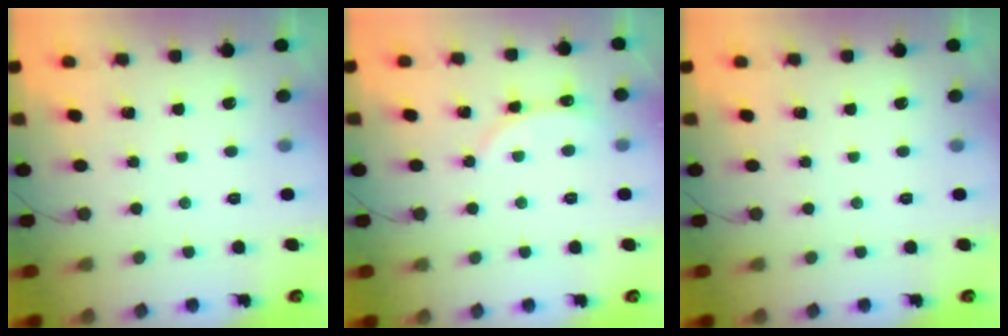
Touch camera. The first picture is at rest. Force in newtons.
{"total": 2.9, "press": 2.9, "slide": 0.3}
{"total": 0.0}